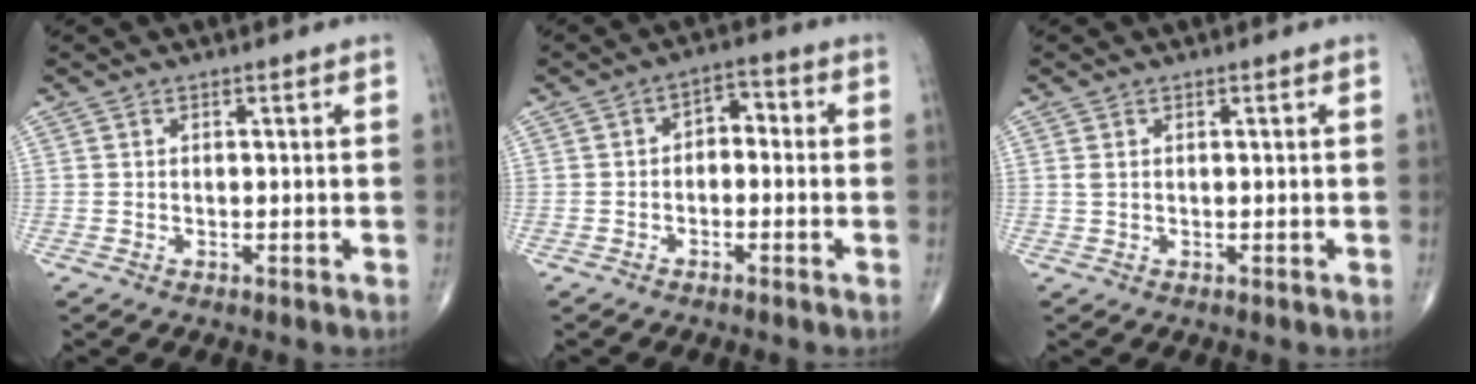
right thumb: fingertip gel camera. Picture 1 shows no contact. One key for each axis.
{"total": 4.0, "fx": -0.5, "fy": 2.6, "fz": 3.0, "tx": -0.025, "ty": 0.024, "tz": -0.022}
{"total": 0.7, "fx": 0.3, "fy": 0.4, "fz": 0.6, "tx": -0.014, "ty": 0.005, "tz": 0.008}